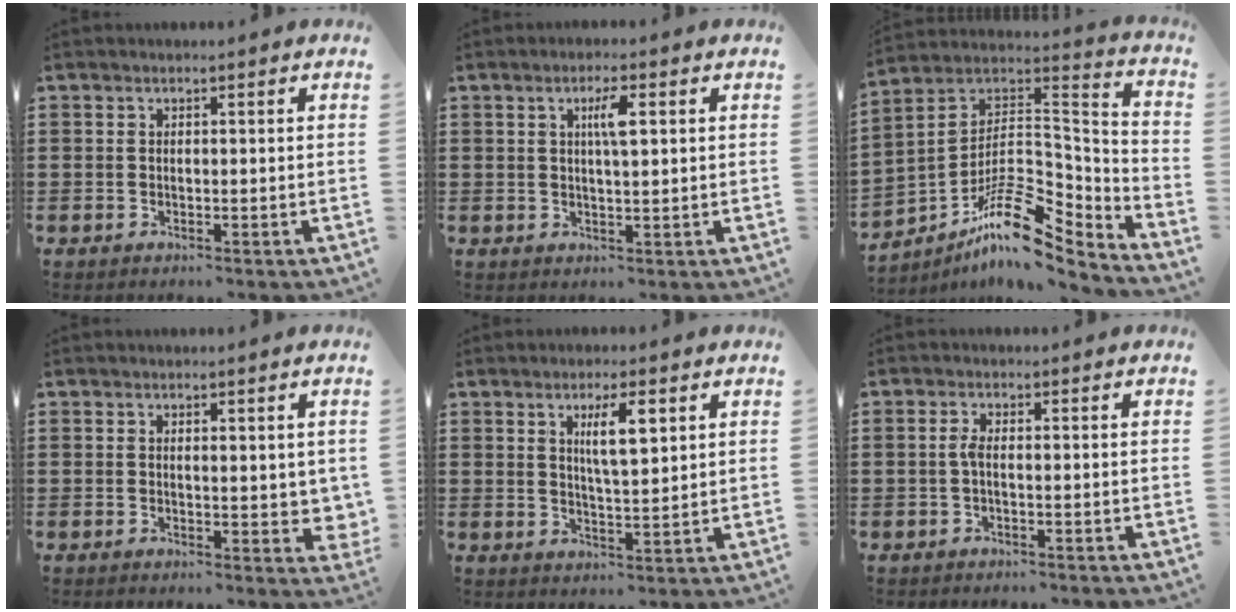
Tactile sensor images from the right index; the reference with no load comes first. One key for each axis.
{"total": 3.7, "fx": 1.0, "fy": 0.8, "fz": 3.5, "tx": -0.063, "ty": 0.005, "tz": 0.011}
{"total": 12.9, "fx": -8.2, "fy": 5.3, "fz": 8.4, "tx": -0.145, "ty": 0.014, "tz": -0.154}
{"total": 2.3, "fx": 0.8, "fy": 0.9, "fz": 1.9, "tx": -0.022, "ty": -0.001, "tz": 0.012}
{"total": 5.5, "fx": 2.2, "fy": 1.2, "fz": 4.9, "tx": -0.086, "ty": 0.000, "tz": 0.031}
{"total": 1.9, "fx": -0.4, "fy": 0.5, "fz": 1.8, "tx": -0.049, "ty": -0.003, "tz": -0.013}